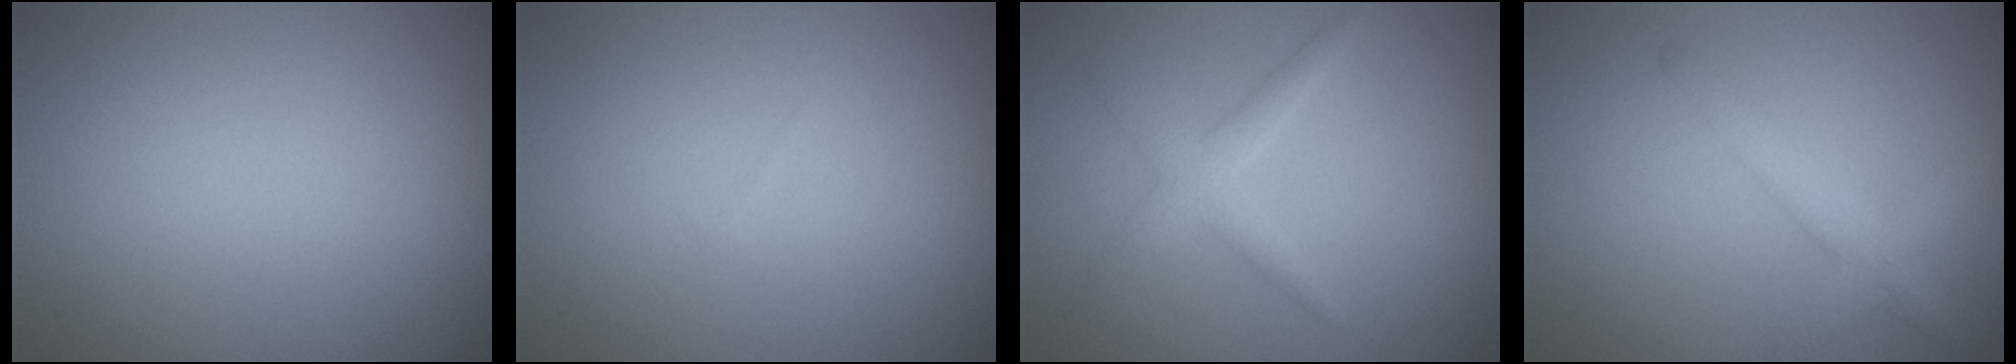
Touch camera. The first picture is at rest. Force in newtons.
{"total": 0.0}
{"total": 1.9, "press": 1.9, "slide": 0.1}
{"total": 2.7, "press": 2.7, "slide": 0.1}